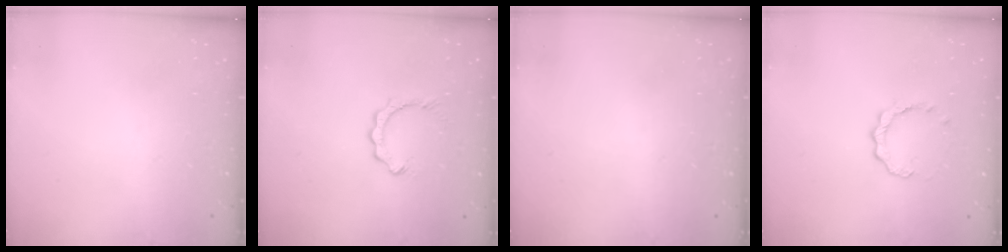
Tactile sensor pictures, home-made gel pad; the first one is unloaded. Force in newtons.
{"total": 2.8, "press": 2.8, "slide": 0.2}
{"total": 1.6, "press": 1.6, "slide": 0.1}
{"total": 2.6, "press": 2.6, "slide": 0.2}